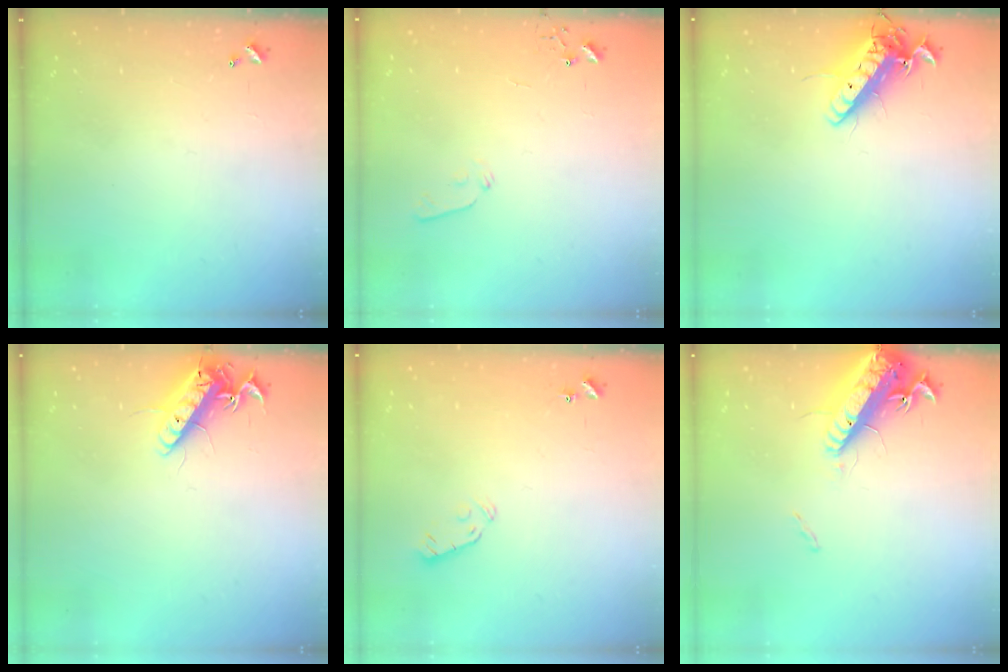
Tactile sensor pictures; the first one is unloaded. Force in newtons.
{"total": 4.8, "press": 4.7, "slide": 1.0}
{"total": 15.0, "press": 14.8, "slide": 2.4}
{"total": 14.2, "press": 14.2, "slide": 1.4}
{"total": 3.7, "press": 3.6, "slide": 0.9}
{"total": 16.7, "press": 16.2, "slide": 4.1}